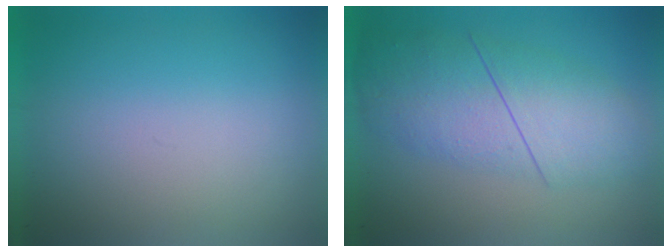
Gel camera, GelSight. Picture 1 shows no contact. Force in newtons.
{"total": 4.9}